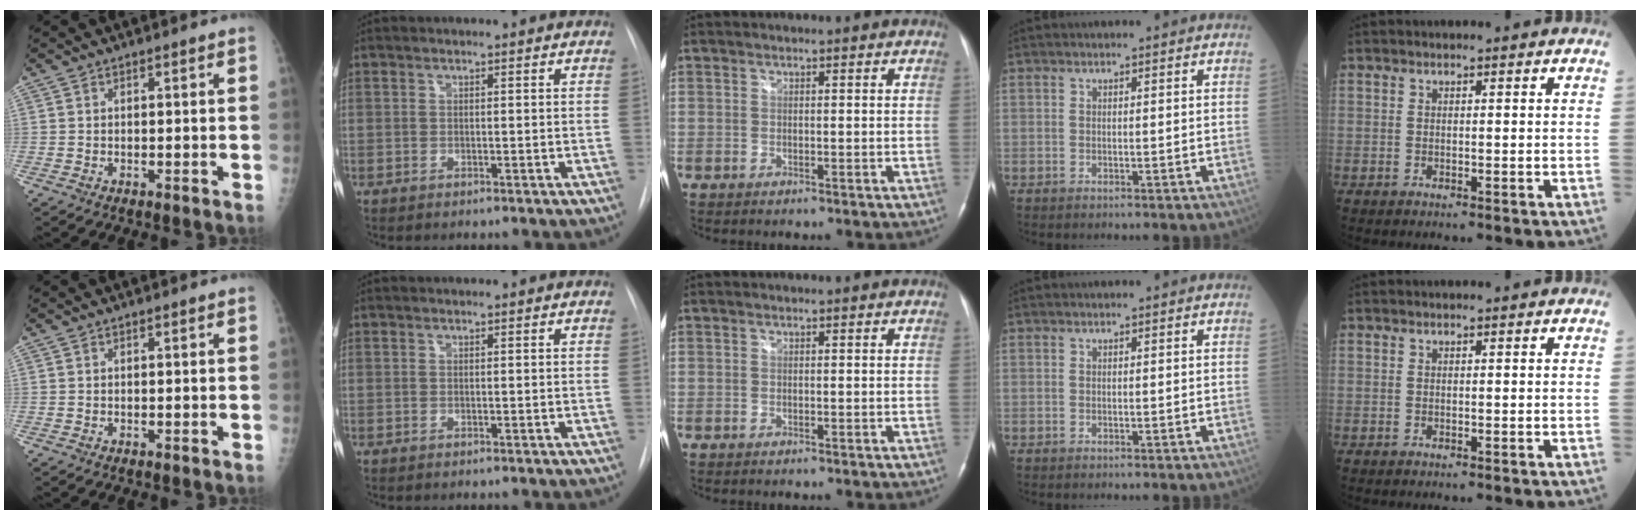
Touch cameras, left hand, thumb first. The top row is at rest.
{}